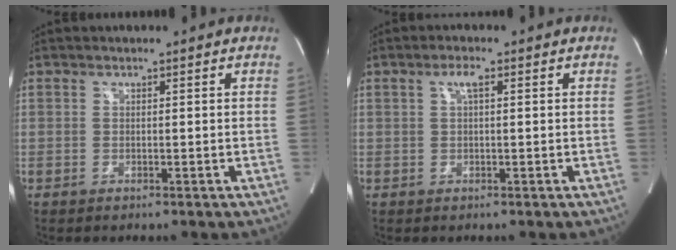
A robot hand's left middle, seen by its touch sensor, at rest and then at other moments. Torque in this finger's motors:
{"motor_torque": [0.48, 0.11, 0.12, 0.01]}